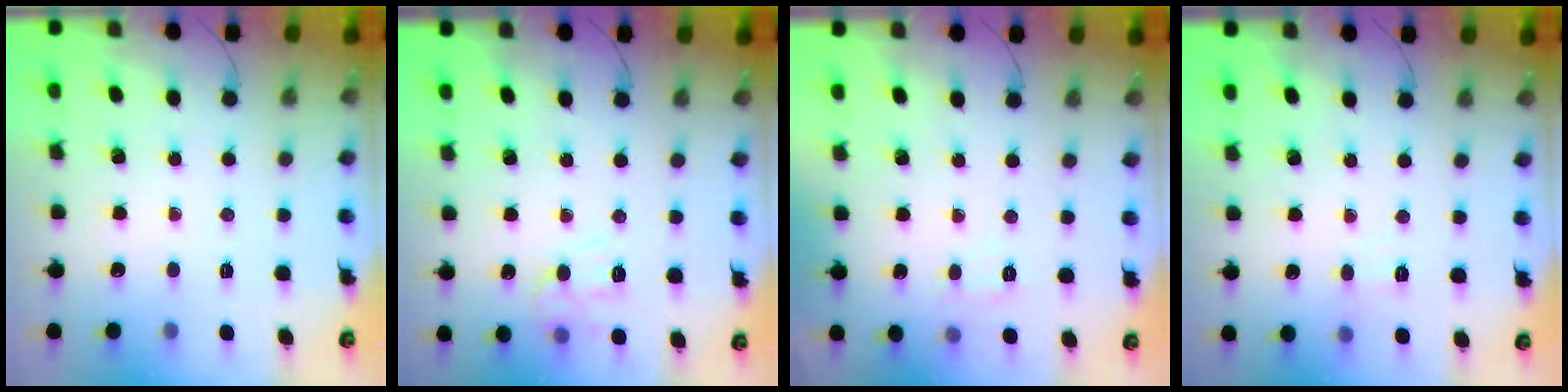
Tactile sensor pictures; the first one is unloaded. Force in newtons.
{"total": 9.2, "press": 9.1, "slide": 1.0}
{"total": 6.1, "press": 6.0, "slide": 1.3}
{"total": 5.0, "press": 4.8, "slide": 1.4}